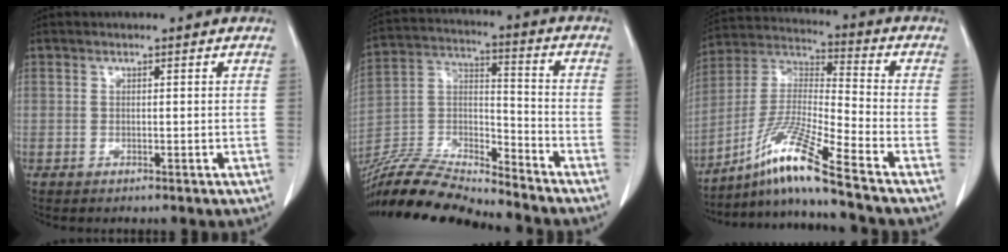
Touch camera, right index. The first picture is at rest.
{"total": 17.0, "force": [-16.1, 1.2, 5.2], "torque": [-0.096, 0.017, -0.299]}
{"total": 12.7, "force": [-9.3, -1.9, 8.5], "torque": [-0.185, -0.013, -0.177]}